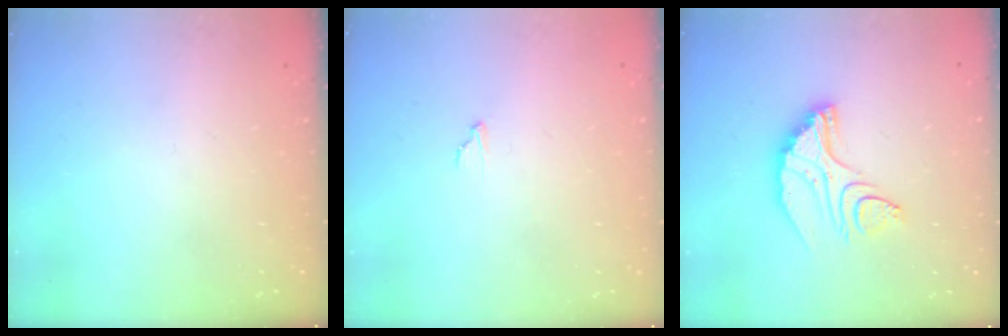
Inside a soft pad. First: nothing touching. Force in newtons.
{"total": 2.3, "press": 2.3, "slide": 0.1}
{"total": 10.4, "press": 10.3, "slide": 0.8}